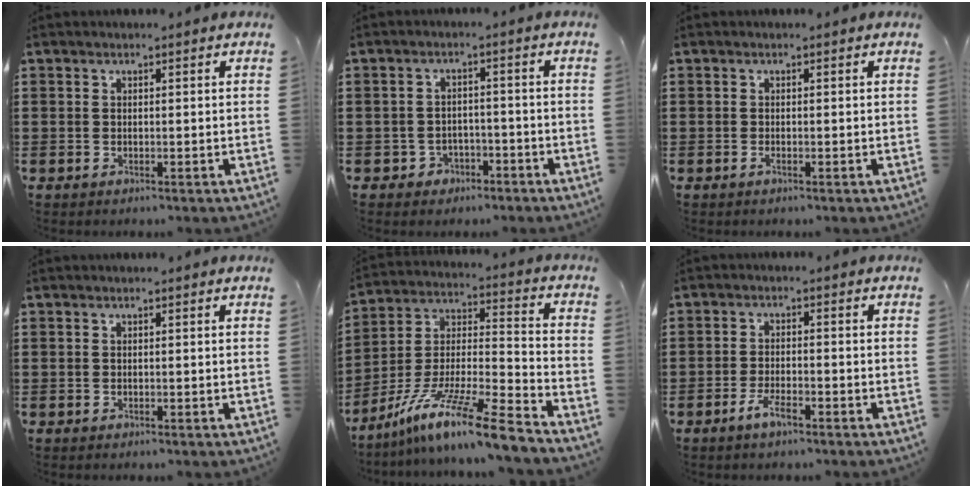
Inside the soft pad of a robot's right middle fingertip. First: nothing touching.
{"total": 2.2, "force": [-1.8, 1.3, 0.1], "torque": [-0.011, 0.002, -0.041]}
{"total": 0.5, "force": [-0.3, 0.1, 0.4], "torque": [-0.007, -0.002, -0.006]}
{"total": 0.0}
{"total": 13.2, "force": [-10.2, 0.0, 8.3], "torque": [-0.151, 0.005, -0.197]}
{"total": 3.4, "force": [-2.1, 0.9, 2.5], "torque": [-0.056, 0.000, -0.043]}